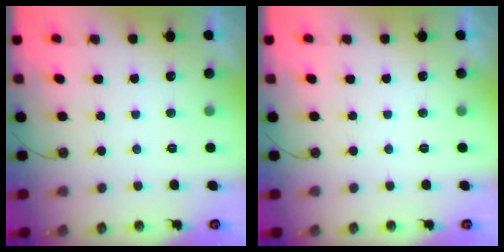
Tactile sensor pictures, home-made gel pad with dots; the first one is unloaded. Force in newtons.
{"total": 0.0}